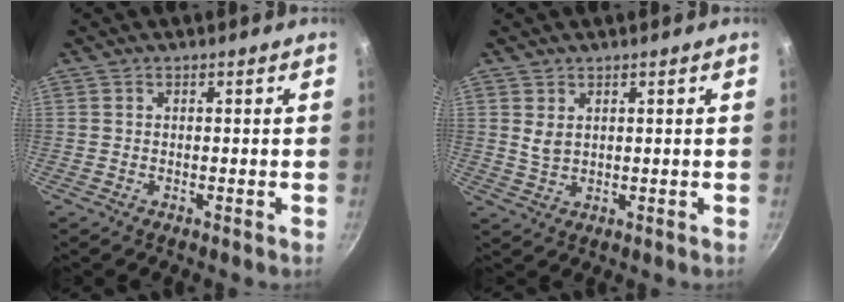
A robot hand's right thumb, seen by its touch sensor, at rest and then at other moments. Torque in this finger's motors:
{"motor_torque": [0.43, 0.21, 0.34, 0.26, 0.01]}